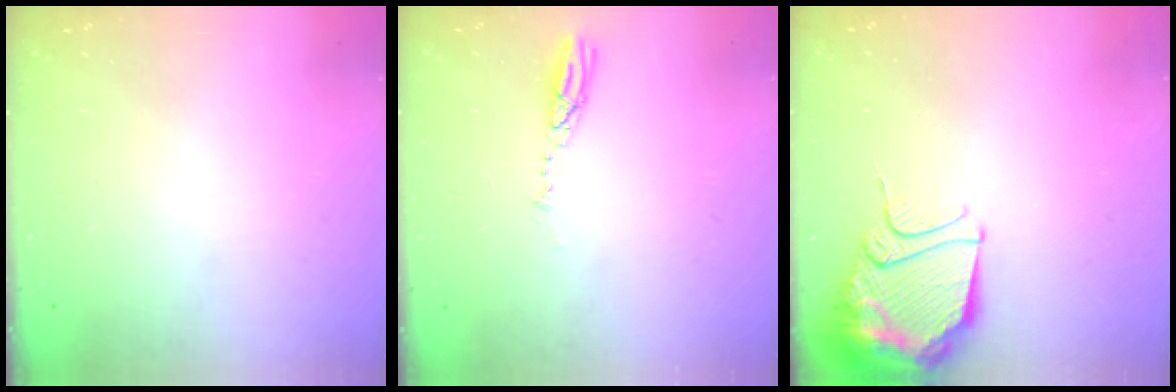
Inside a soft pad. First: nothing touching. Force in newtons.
{"total": 3.7, "press": 3.7, "slide": 0.1}
{"total": 13.0, "press": 12.9, "slide": 1.2}